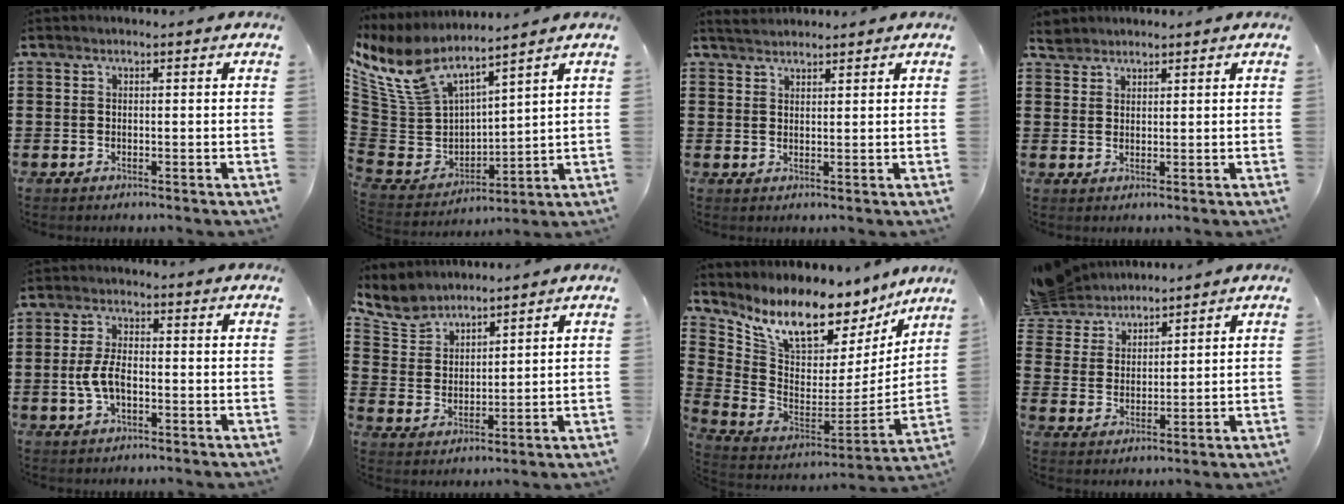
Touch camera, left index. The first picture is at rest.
{"total": 8.9, "force": [7.0, 3.6, 4.1], "torque": [-0.128, -0.051, 0.124]}
{"total": 2.1, "force": [2.1, 0.2, 0.1], "torque": [-0.008, 0.003, 0.042]}
{"total": 1.8, "force": [1.6, 0.5, 0.3], "torque": [-0.010, 0.001, 0.033]}
{"total": 5.0, "force": [-1.0, 2.3, 4.3], "torque": [-0.104, -0.002, -0.026]}
{"total": 5.3, "force": [4.9, 1.8, 0.6], "torque": [-0.037, -0.016, 0.091]}
{"total": 10.9, "force": [8.6, 4.1, 5.3], "torque": [-0.135, -0.063, 0.151]}
{"total": 6.4, "force": [6.1, 1.9, 0.2], "torque": [-0.037, -0.025, 0.115]}